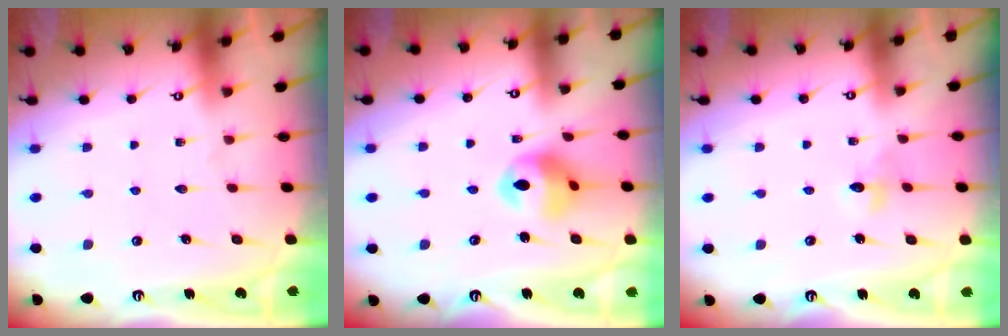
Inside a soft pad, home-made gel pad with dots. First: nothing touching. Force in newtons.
{"total": 11.8, "press": 11.7, "slide": 1.3}
{"total": 3.8, "press": 3.7, "slide": 0.6}